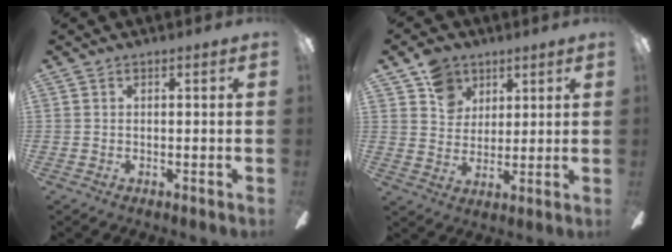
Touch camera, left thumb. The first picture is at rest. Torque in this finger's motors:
{"motor_torque": [1.09, 0.50, 1.18, -0.64, 0.06]}